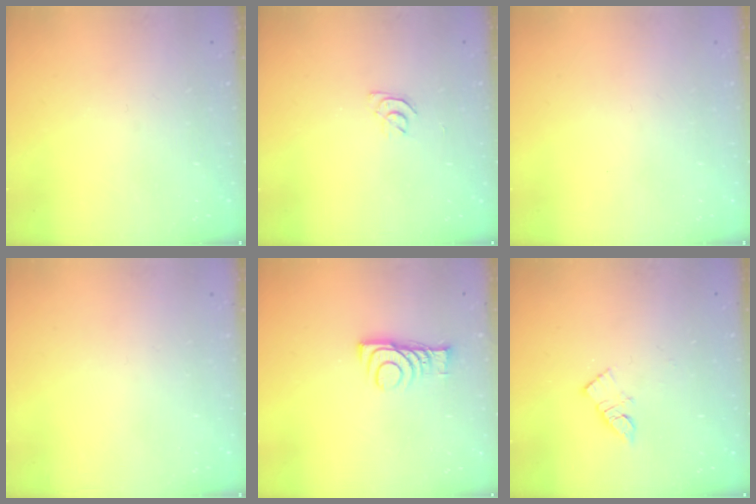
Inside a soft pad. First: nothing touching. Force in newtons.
{"total": 3.4, "press": 3.4, "slide": 0.4}
{"total": 1.7, "press": 1.7, "slide": 0.1}
{"total": 1.6, "press": 1.6, "slide": 0.1}
{"total": 7.9, "press": 7.8, "slide": 0.4}
{"total": 6.7, "press": 6.7, "slide": 0.1}